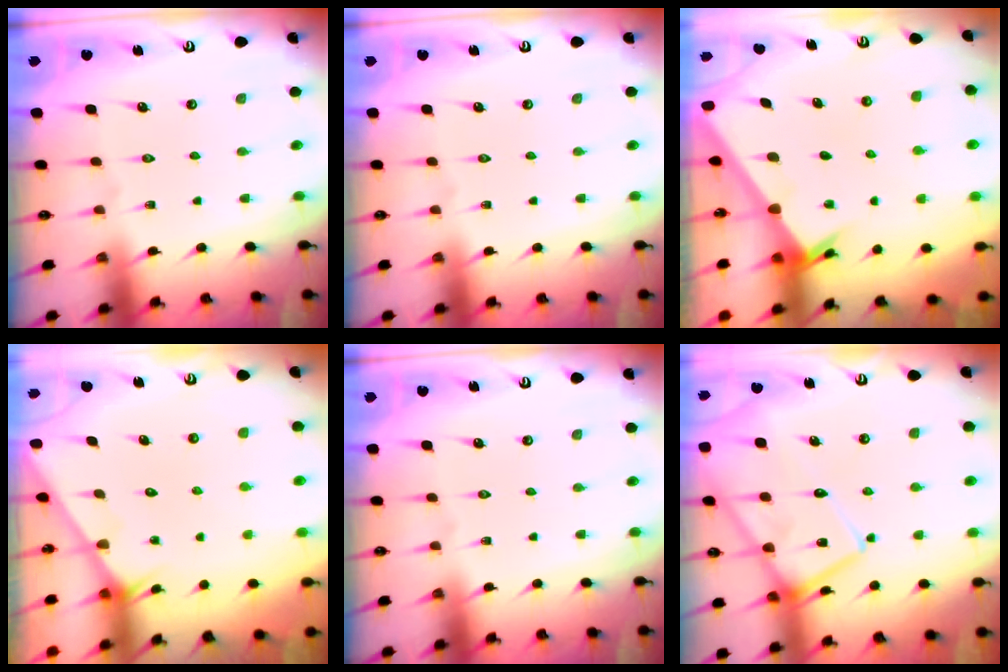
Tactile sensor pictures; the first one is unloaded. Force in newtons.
{"total": 0.0}
{"total": 2.6, "press": 2.6, "slide": 0.2}
{"total": 1.5, "press": 1.4, "slide": 0.1}
{"total": 0.0}
{"total": 14.6, "press": 14.6, "slide": 1.2}